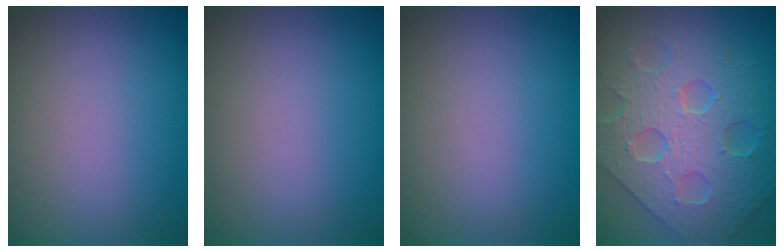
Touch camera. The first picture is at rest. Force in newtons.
{"total": 0.0}
{"total": 0.0}
{"total": 8.1, "press": 6.7, "slide": 4.6}